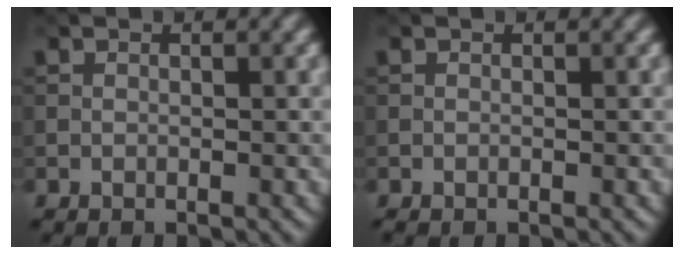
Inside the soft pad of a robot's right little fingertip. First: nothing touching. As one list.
[{"total": 0.0}]